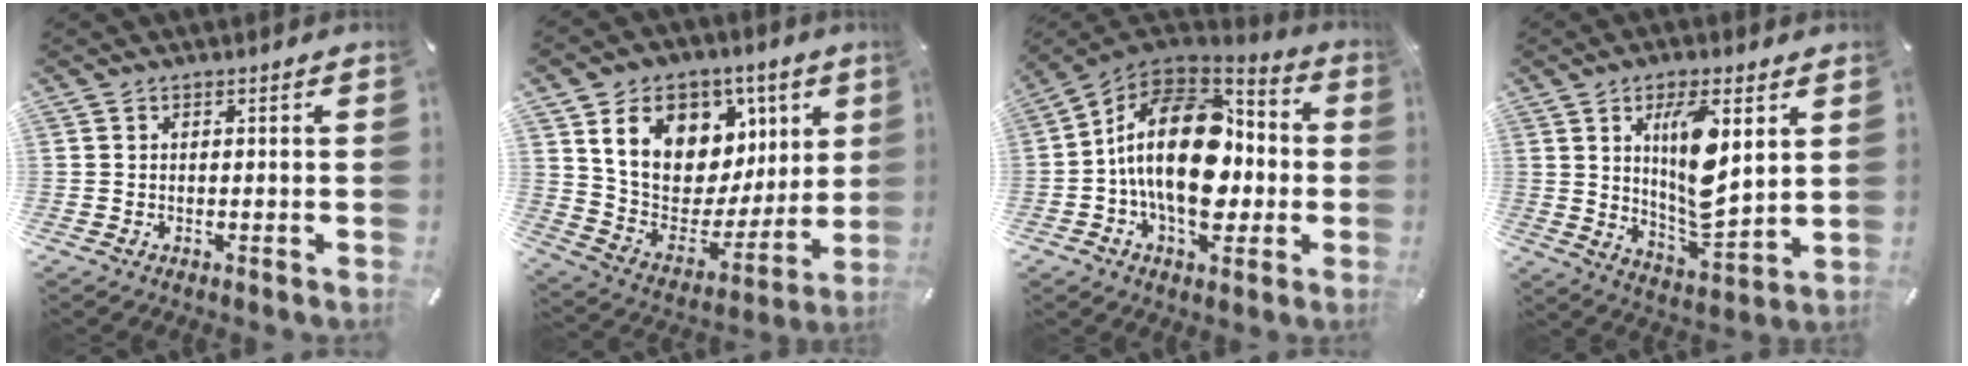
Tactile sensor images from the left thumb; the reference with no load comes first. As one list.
[{"total": 17.0, "force": [7.9, 12.6, 8.1], "torque": [-0.125, -0.049, 0.151]}, {"total": 22.9, "force": [-0.3, 14.5, 17.8], "torque": [-0.336, 0.006, -0.003]}, {"total": 13.6, "force": [4.8, 5.3, 11.6], "torque": [-0.206, -0.024, 0.077]}]